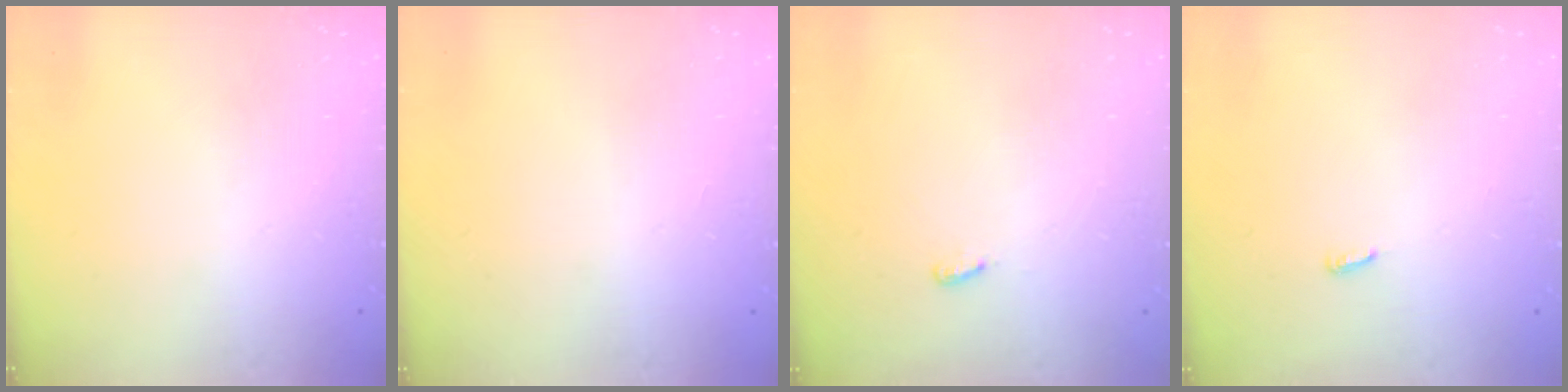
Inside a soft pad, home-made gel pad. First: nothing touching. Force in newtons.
{"total": 1.0, "press": 0.8, "slide": 0.6}
{"total": 3.2, "press": 3.1, "slide": 0.4}
{"total": 2.6, "press": 2.6, "slide": 0.2}